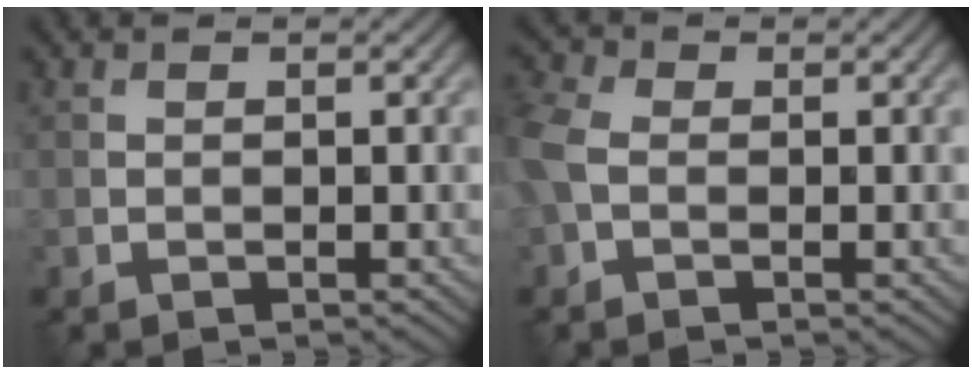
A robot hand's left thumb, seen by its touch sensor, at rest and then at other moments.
{"total": 4.6, "force": [-0.5, 3.0, 3.5], "torque": [-0.110, 0.005, -0.021]}